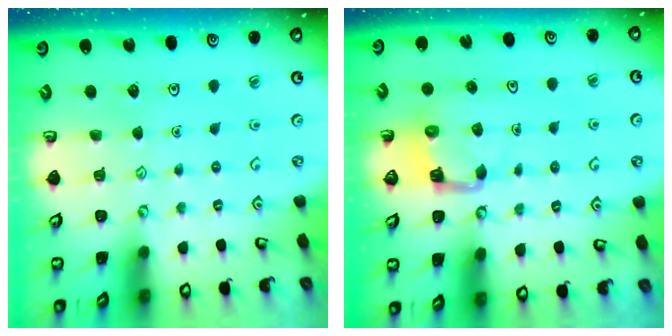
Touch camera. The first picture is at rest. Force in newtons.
{"total": 3.6, "press": 3.6, "slide": 0.3}